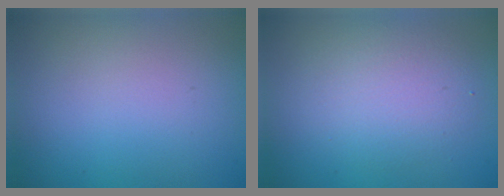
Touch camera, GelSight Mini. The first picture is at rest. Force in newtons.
{"total": 3.7, "press": 3.7, "slide": 0.0}